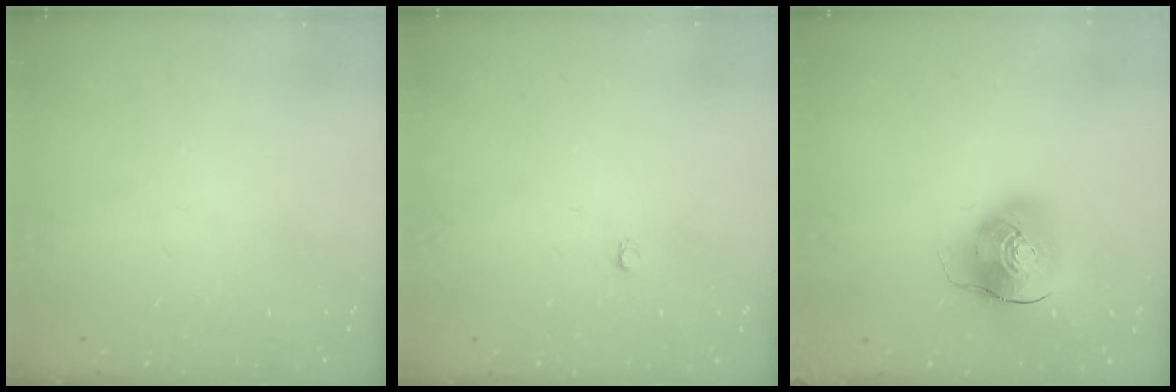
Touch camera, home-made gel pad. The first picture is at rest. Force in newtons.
{"total": 2.2, "press": 2.2, "slide": 0.3}
{"total": 11.1, "press": 11.0, "slide": 2.0}